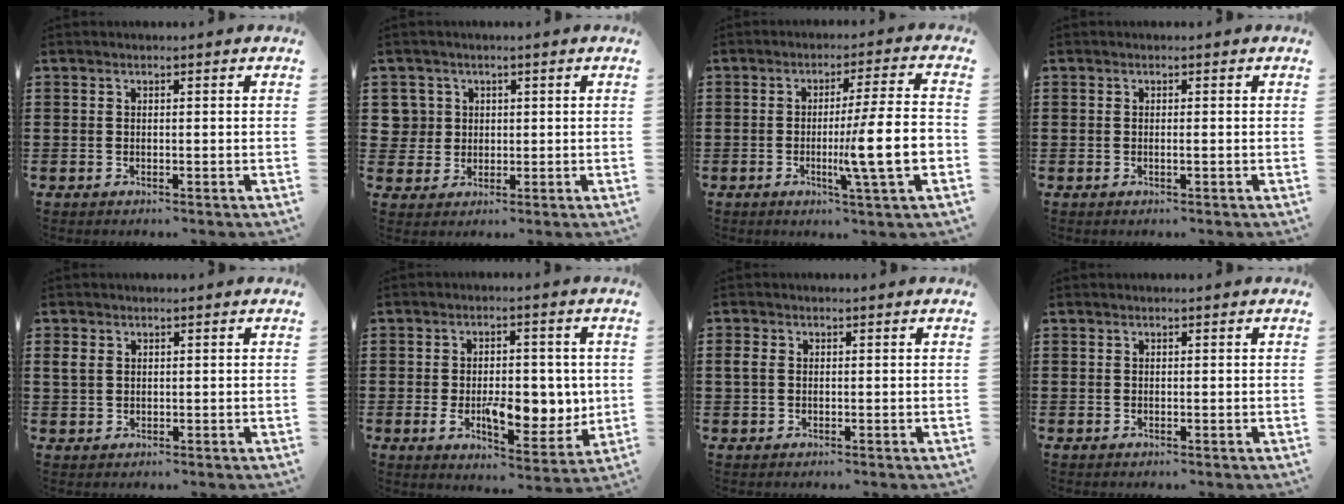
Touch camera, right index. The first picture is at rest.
{"total": 3.7, "force": [0.8, 3.6, 0.3], "torque": [-0.025, 0.013, 0.015]}
{"total": 11.1, "force": [-2.2, 0.0, 10.9], "torque": [-0.166, -0.020, -0.047]}
{"total": 0.6, "force": [-0.1, 0.0, 0.6], "torque": [-0.009, -0.004, -0.001]}
{"total": 2.4, "force": [0.8, 1.8, 1.4], "torque": [-0.040, 0.004, 0.012]}
{"total": 10.0, "force": [-1.0, 5.6, 8.2], "torque": [-0.133, 0.001, -0.014]}
{"total": 1.8, "force": [0.2, 1.4, 1.1], "torque": [-0.033, 0.004, 0.000]}
{"total": 0.0}